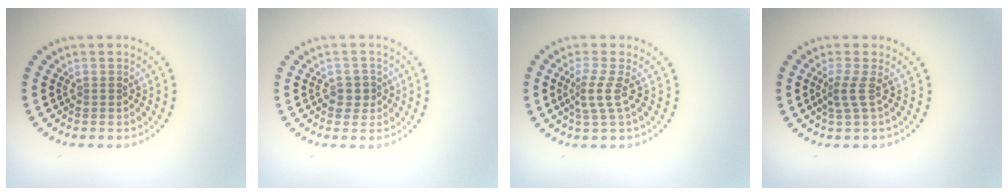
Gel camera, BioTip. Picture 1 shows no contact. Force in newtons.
{"total": 1.4, "press": 1.2, "slide": 0.6}
{"total": 2.4, "press": 1.5, "slide": 1.9}
{"total": 1.8, "press": 1.1, "slide": 1.4}